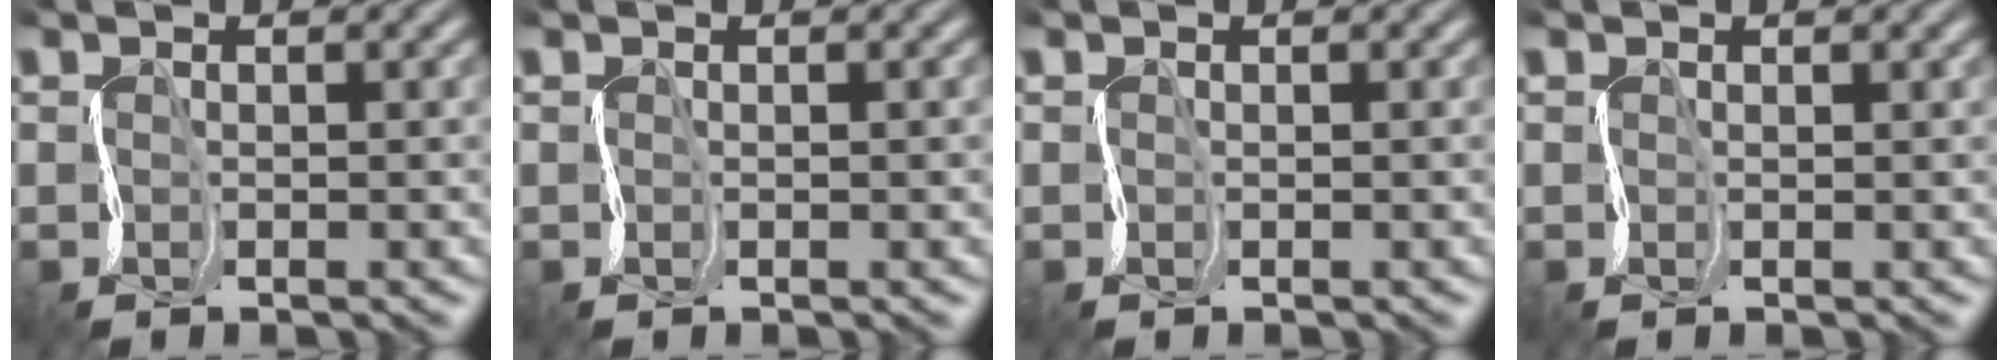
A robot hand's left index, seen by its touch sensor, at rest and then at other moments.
{"total": 0.9, "force": [0.1, 0.4, 0.8], "torque": [-0.008, 0.002, 0.000]}
{"total": 0.0}
{"total": 0.6, "force": [0.6, 0.1, 0.0], "torque": [-0.002, 0.003, 0.005]}